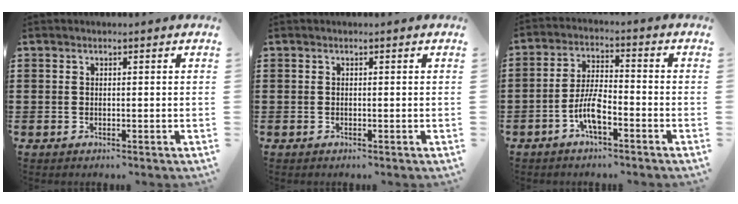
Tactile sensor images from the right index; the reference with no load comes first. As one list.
[{"total": 0.0}, {"total": 6.2, "force": [-3.1, 1.8, 5.1], "torque": [-0.119, -0.005, -0.063]}]